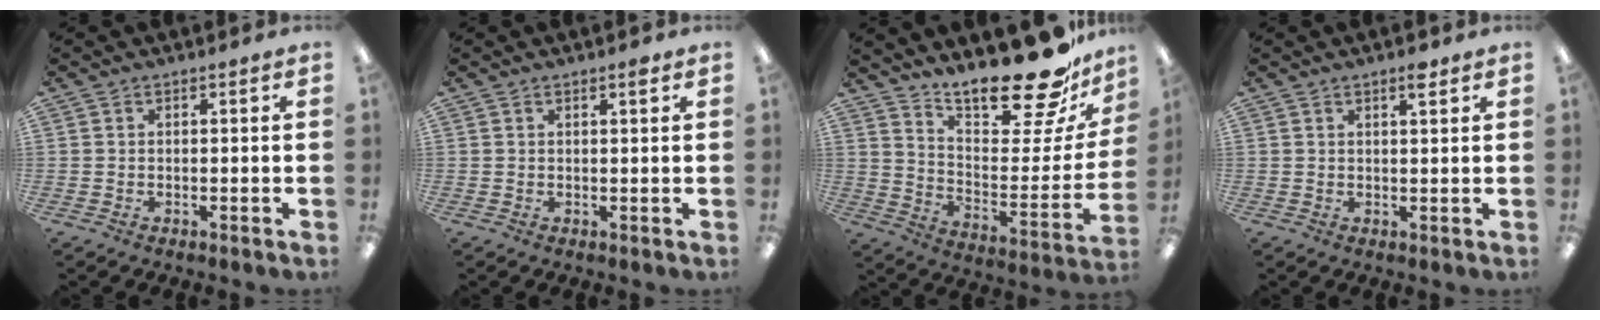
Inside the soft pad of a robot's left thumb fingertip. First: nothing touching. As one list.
[{"total": 1.4, "force": [1.0, 0.2, 1.0], "torque": [-0.013, -0.003, 0.016]}, {"total": 22.7, "force": [19.2, 5.8, 10.6], "torque": [-0.150, -0.145, 0.320]}, {"total": 2.9, "force": [2.1, 0.6, 1.9], "torque": [-0.027, -0.005, 0.033]}]